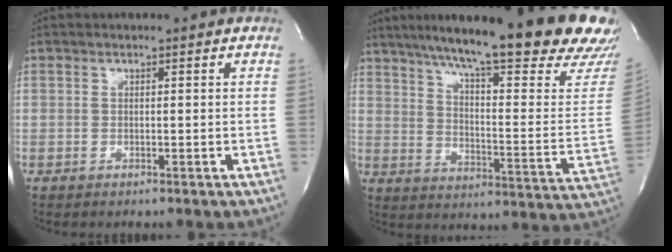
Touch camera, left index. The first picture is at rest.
{"total": 29.8, "force": [23.9, 3.0, 17.5], "torque": [-0.226, -0.061, 0.309]}